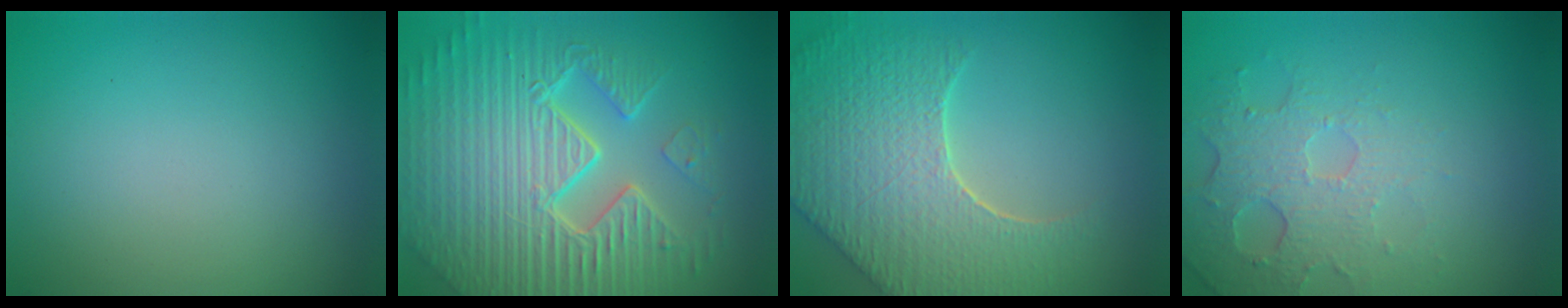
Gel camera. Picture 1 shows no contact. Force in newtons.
{"total": 10.7, "press": 6.9, "slide": 8.1}
{"total": 9.1, "press": 6.4, "slide": 6.5}
{"total": 5.0, "press": 3.3, "slide": 3.8}